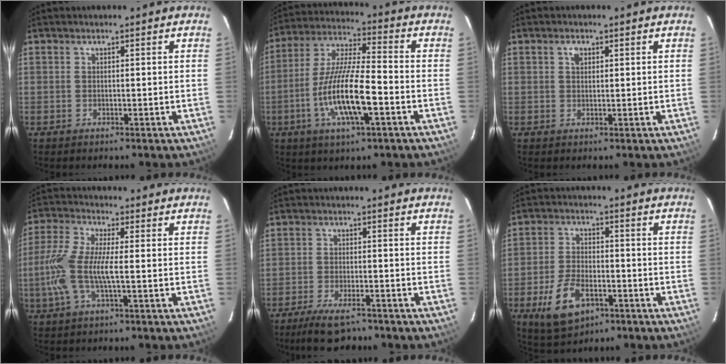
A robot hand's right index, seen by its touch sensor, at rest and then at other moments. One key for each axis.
{"total": 14.6, "fx": -4.9, "fy": 2.9, "fz": 13.5, "tx": -0.274, "ty": -0.008, "tz": -0.095}
{"total": 1.6, "fx": 0.7, "fy": 1.1, "fz": 1.0, "tx": -0.016, "ty": 0.007, "tz": 0.011}
{"total": 10.1, "fx": -1.7, "fy": 2.1, "fz": 9.7, "tx": -0.221, "ty": 0.001, "tz": -0.035}
{"total": 8.0, "fx": -6.5, "fy": 2.3, "fz": 4.1, "tx": -0.103, "ty": -0.013, "tz": -0.112}
{"total": 10.6, "fx": -5.0, "fy": 5.9, "fz": 7.3, "tx": -0.160, "ty": -0.003, "tz": -0.081}